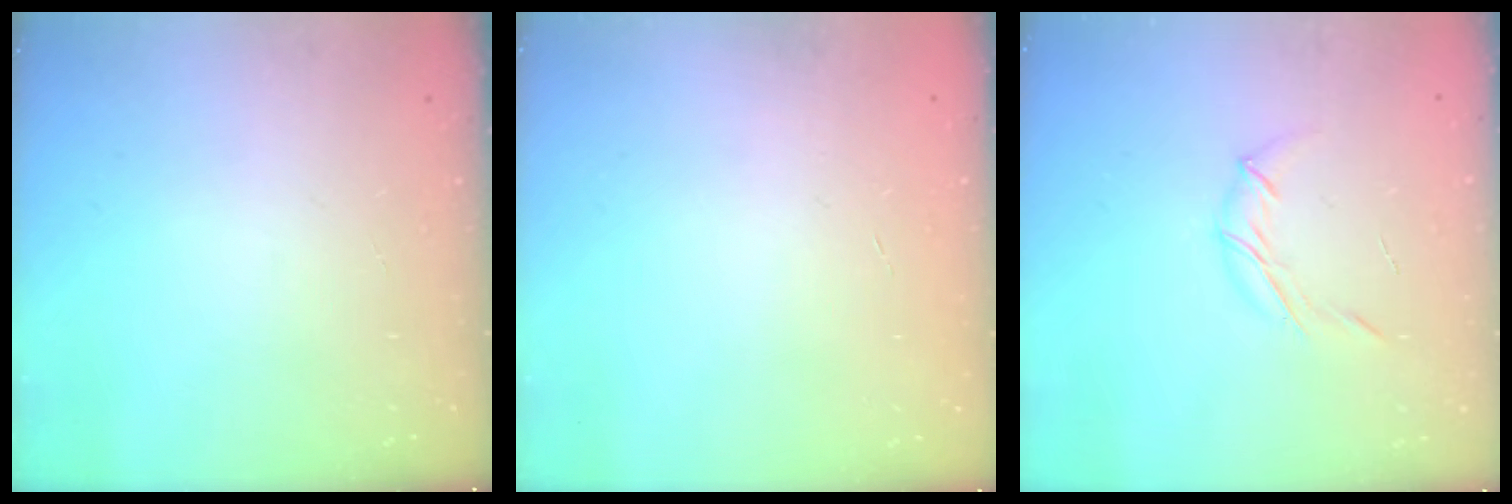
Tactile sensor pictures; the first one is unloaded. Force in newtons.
{"total": 0.0}
{"total": 6.8, "press": 6.8, "slide": 0.9}